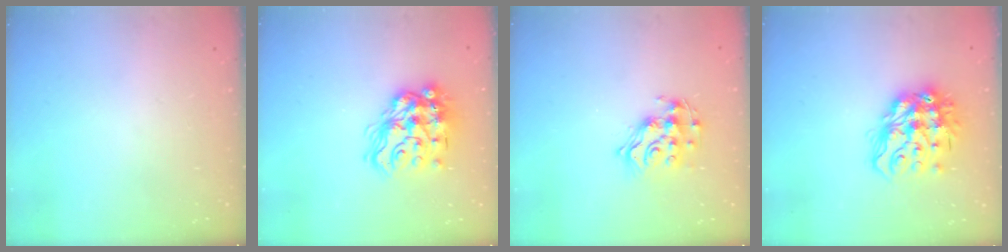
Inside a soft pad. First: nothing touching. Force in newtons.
{"total": 17.8, "press": 17.7, "slide": 1.1}
{"total": 12.6, "press": 12.6, "slide": 0.8}
{"total": 16.2, "press": 16.1, "slide": 0.8}